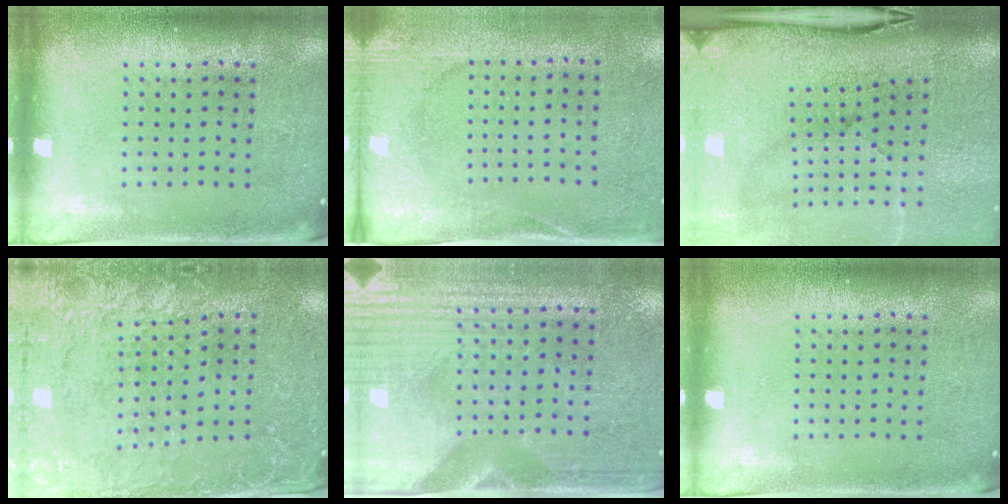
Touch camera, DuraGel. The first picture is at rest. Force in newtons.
{"total": 2.7, "press": 2.2, "slide": 1.7}
{"total": 5.0, "press": 3.9, "slide": 3.1}
{"total": 2.9, "press": 2.8, "slide": 0.7}
{"total": 3.6, "press": 3.4, "slide": 1.2}
{"total": 0.0}